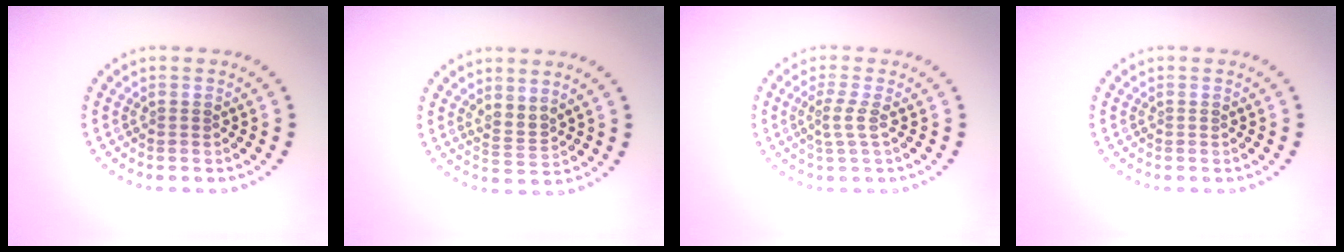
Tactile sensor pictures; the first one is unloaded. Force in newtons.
{"total": 2.0, "press": 1.5, "slide": 1.3}
{"total": 1.7, "press": 1.1, "slide": 1.3}
{"total": 0.0}